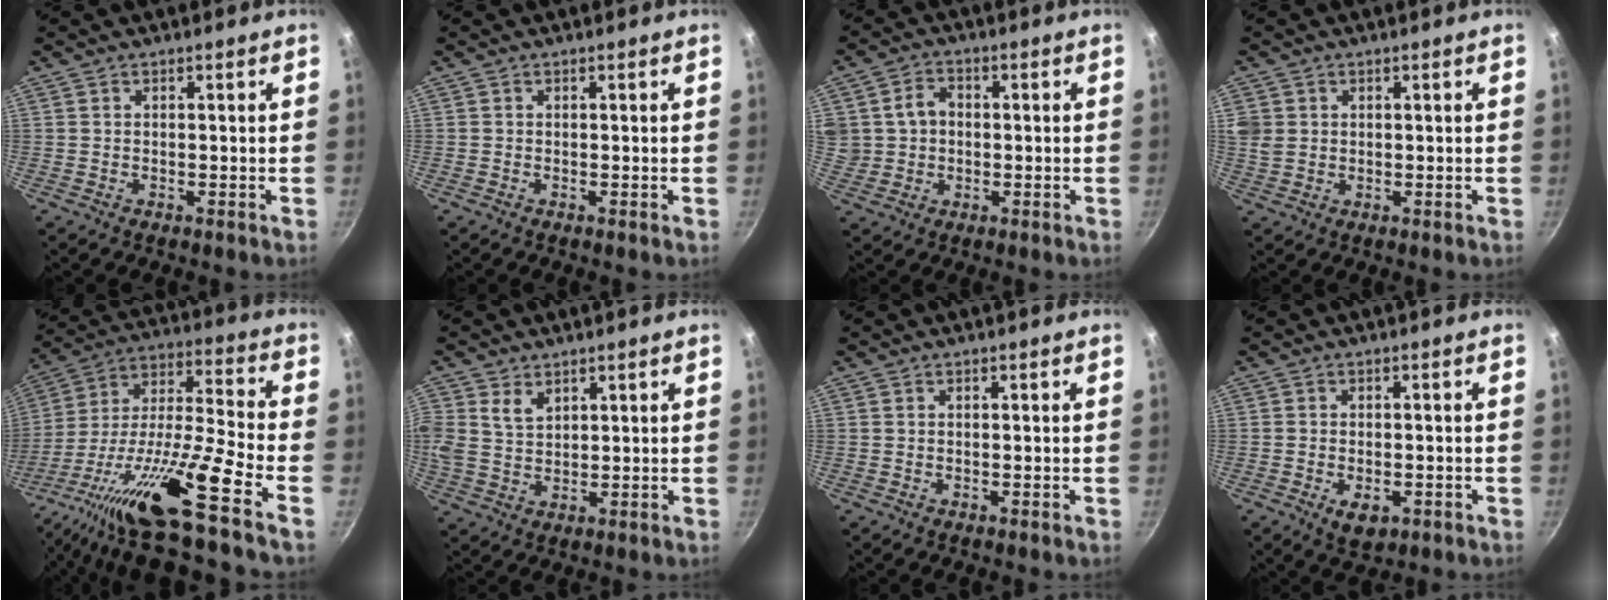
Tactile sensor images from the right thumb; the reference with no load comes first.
{"total": 0.0}
{"total": 7.8, "force": [0.7, 6.9, 3.7], "torque": [-0.048, 0.014, 0.015]}
{"total": 4.8, "force": [1.1, 4.1, 2.2], "torque": [-0.038, -0.003, 0.027]}
{"total": 21.1, "force": [-11.8, 2.1, 17.4], "torque": [-0.293, 0.061, -0.226]}
{"total": 6.8, "force": [3.1, 4.8, 3.9], "torque": [-0.078, -0.003, 0.064]}
{"total": 0.0}
{"total": 4.7, "force": [-1.7, 2.7, 3.4], "torque": [-0.047, 0.003, -0.020]}